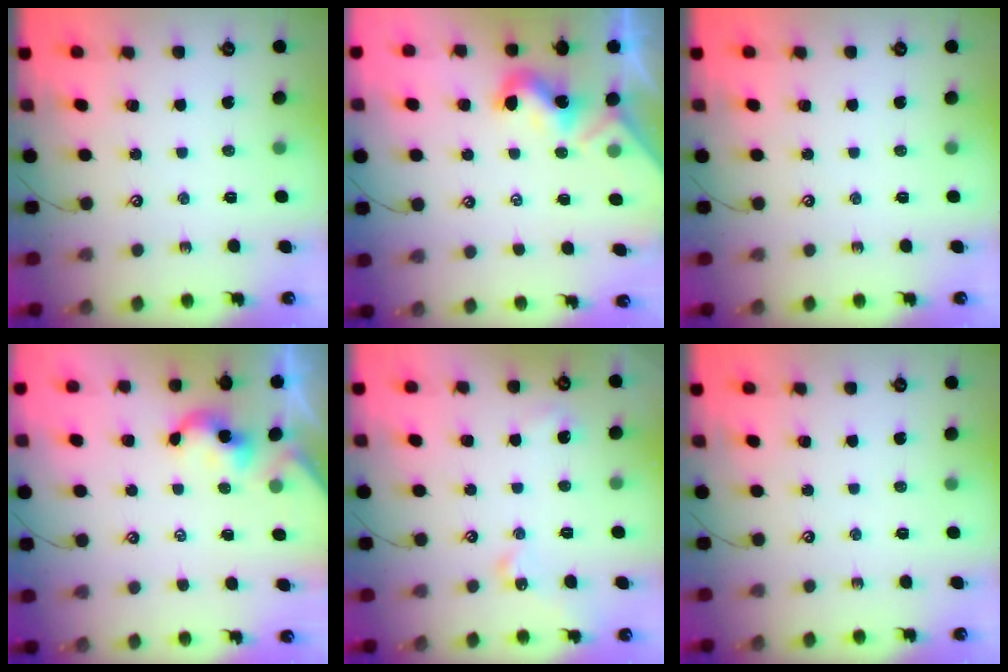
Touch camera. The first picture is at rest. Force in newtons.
{"total": 1.7, "press": 1.6, "slide": 0.4}
{"total": 0.0}
{"total": 0.6, "press": 0.5, "slide": 0.2}
{"total": 3.7, "press": 3.6, "slide": 0.6}
{"total": 0.0}